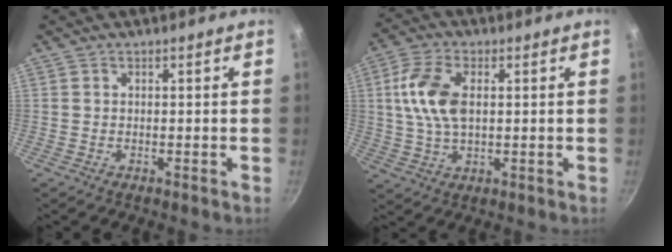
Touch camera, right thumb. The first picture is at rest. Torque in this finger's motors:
{"motor_torque": [1.33, 1.42, 1.36, 0.08, 0.46]}